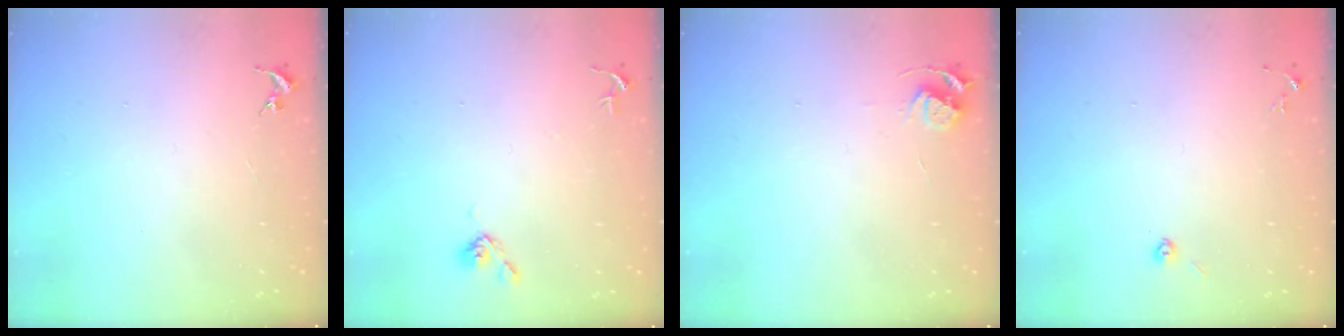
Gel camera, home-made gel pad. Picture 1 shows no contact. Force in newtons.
{"total": 6.2, "press": 6.2, "slide": 0.6}
{"total": 6.3, "press": 6.3, "slide": 0.8}
{"total": 2.9, "press": 2.8, "slide": 1.0}